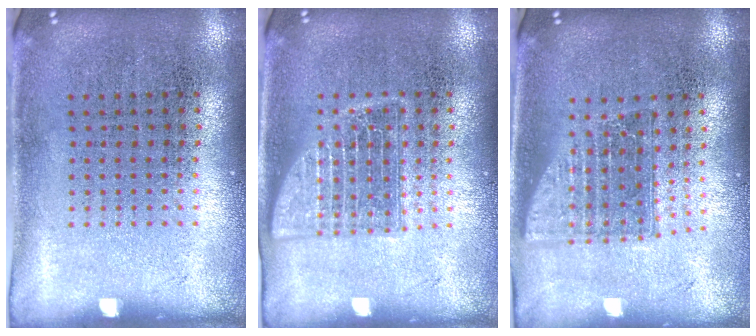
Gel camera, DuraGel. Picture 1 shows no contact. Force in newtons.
{"total": 2.5, "press": 2.4, "slide": 0.3}
{"total": 1.5, "press": 1.2, "slide": 1.0}